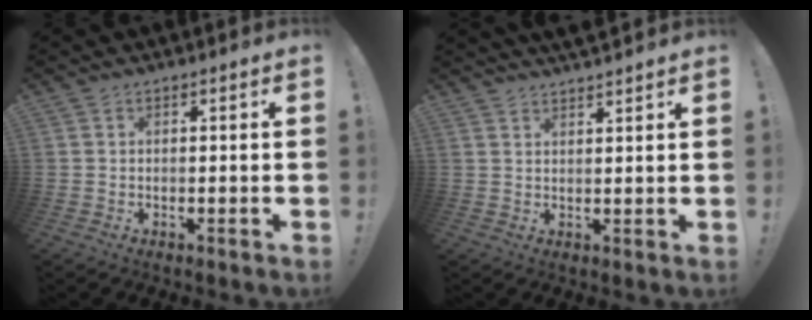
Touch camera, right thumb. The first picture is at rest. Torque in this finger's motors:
{"motor_torque": [-1.36, 1.34, 0.67, 0.65, 0.01]}